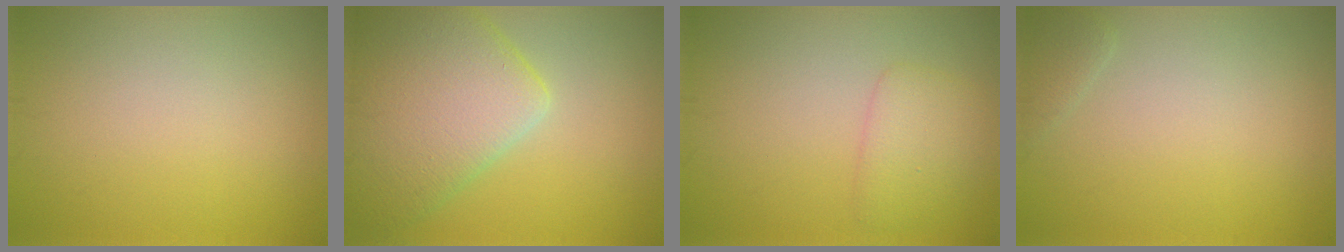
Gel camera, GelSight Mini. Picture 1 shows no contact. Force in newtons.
{"total": 8.8, "press": 8.7, "slide": 0.5}
{"total": 2.6, "press": 2.6, "slide": 0.1}
{"total": 0.9, "press": 0.9, "slide": 0.1}